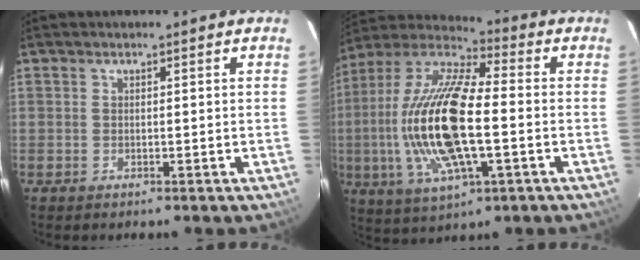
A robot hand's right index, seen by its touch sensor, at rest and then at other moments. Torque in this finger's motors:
{"motor_torque": [2.14, 0.00, 1.05, 0.21]}